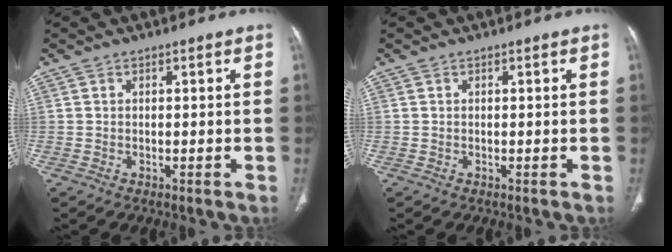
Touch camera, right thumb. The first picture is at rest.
{"total": 0.0}